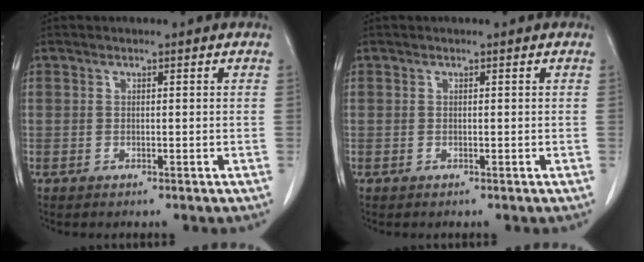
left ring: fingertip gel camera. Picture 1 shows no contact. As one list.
[{"total": 0.0}]